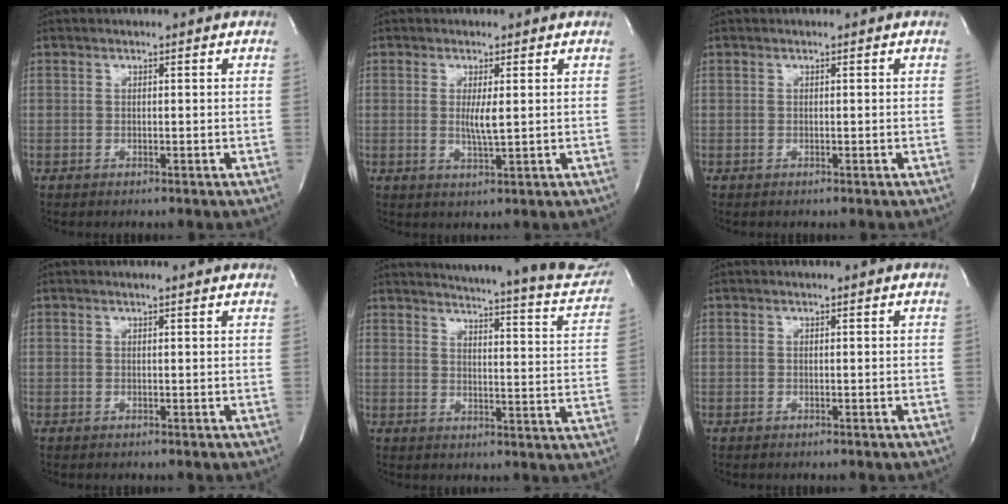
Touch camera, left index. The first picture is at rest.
{"total": 2.9, "force": [0.2, 0.1, 2.9], "torque": [-0.061, -0.011, 0.006]}
{"total": 0.0}
{"total": 2.2, "force": [2.0, 0.0, 0.8], "torque": [-0.017, 0.006, 0.016]}
{"total": 24.3, "force": [22.5, 2.3, 9.1], "torque": [-0.124, -0.089, 0.251]}
{"total": 0.0}